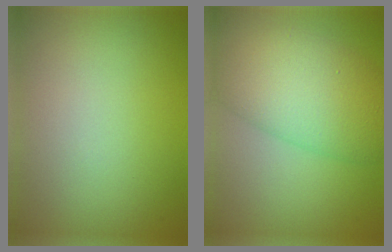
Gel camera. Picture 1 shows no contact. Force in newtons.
{"total": 8.6, "press": 8.6, "slide": 0.2}